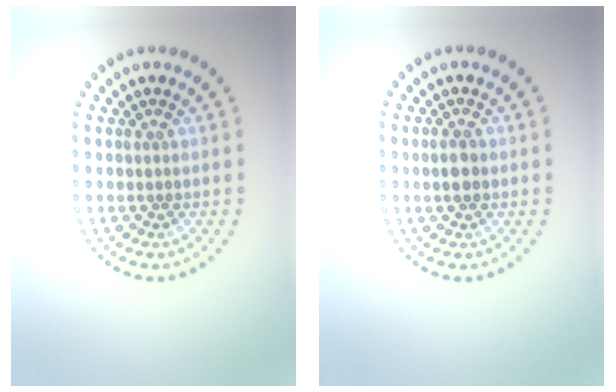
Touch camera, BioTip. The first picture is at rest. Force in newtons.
{"total": 1.4, "press": 1.4, "slide": 0.1}